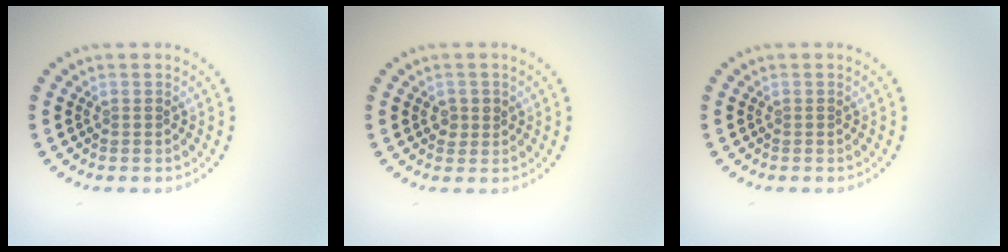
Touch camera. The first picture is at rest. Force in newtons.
{"total": 1.3, "press": 1.3, "slide": 0.2}
{"total": 0.0}